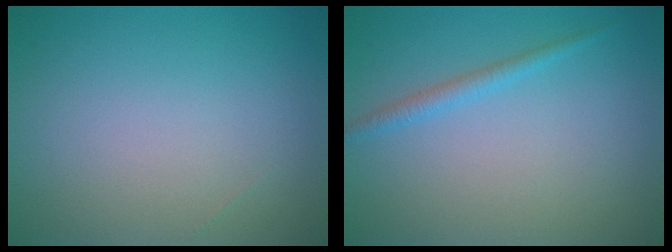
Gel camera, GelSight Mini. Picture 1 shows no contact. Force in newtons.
{"total": 1.3, "press": 1.3, "slide": 0.1}